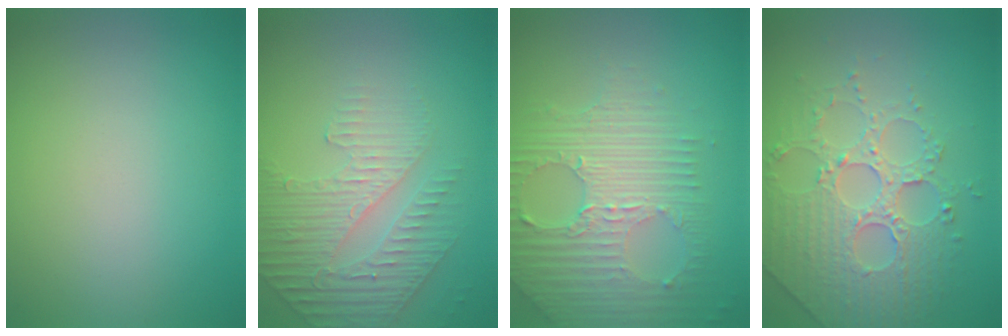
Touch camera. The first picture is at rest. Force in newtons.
{"total": 4.7, "press": 3.1, "slide": 3.5}
{"total": 6.6, "press": 4.5, "slide": 4.9}
{"total": 4.4, "press": 4.3, "slide": 1.0}